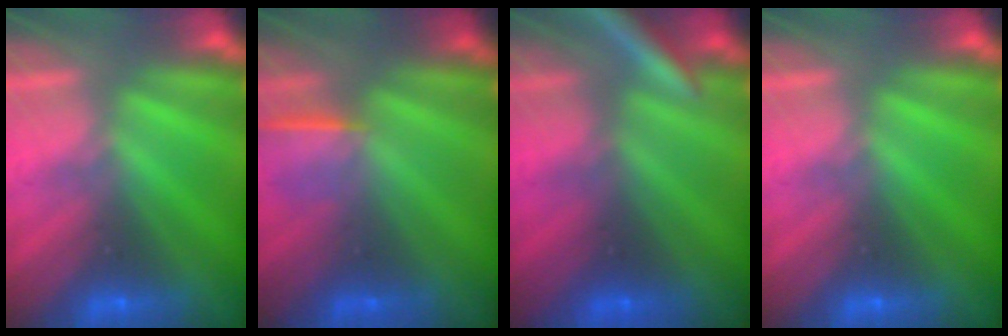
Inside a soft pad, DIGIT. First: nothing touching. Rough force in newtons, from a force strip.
{"total": 1.2}
{"total": 2.7}
{"total": 0.0}